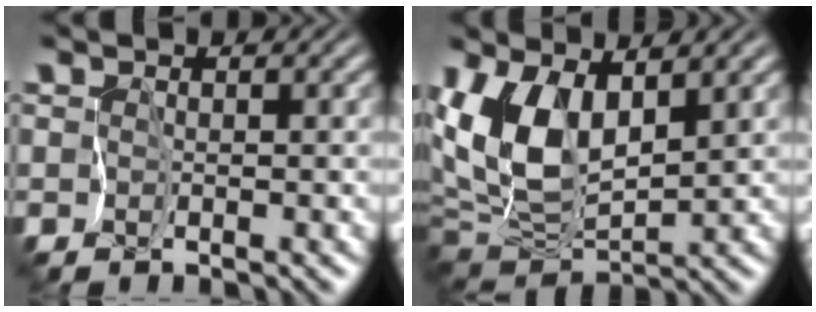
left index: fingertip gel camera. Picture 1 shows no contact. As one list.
[{"total": 8.1, "force": [2.4, 4.1, 6.6], "torque": [-0.149, -0.002, 0.041]}]